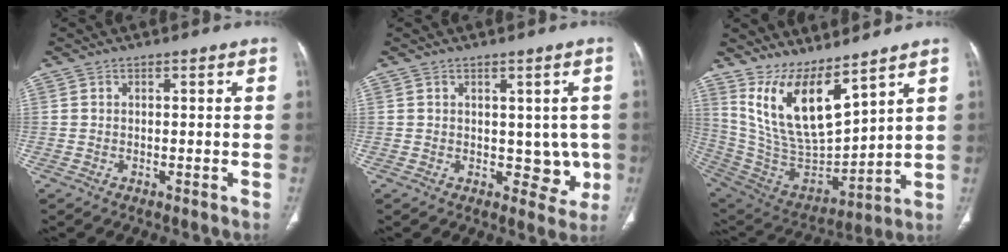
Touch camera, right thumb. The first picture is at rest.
{"total": 5.0, "force": [-0.2, 3.8, 3.3], "torque": [-0.001, -0.004, 0.004]}
{"total": 16.5, "force": [11.0, 5.2, 11.2], "torque": [-0.184, -0.072, 0.236]}